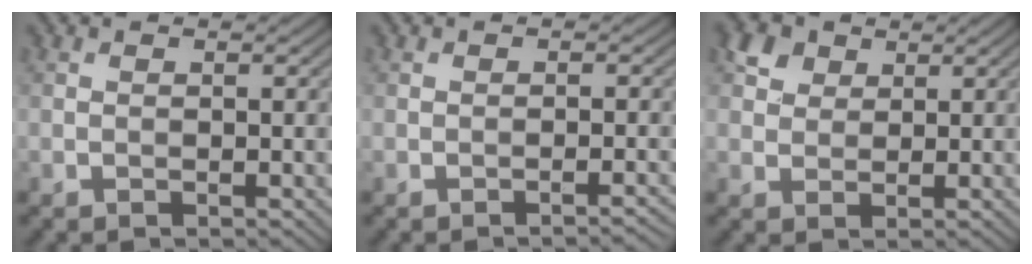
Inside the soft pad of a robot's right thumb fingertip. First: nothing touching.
{"total": 1.2, "force": [-0.9, 0.1, 0.9], "torque": [-0.005, 0.007, -0.020]}
{"total": 3.9, "force": [2.1, 2.8, 1.7], "torque": [-0.043, 0.006, 0.040]}